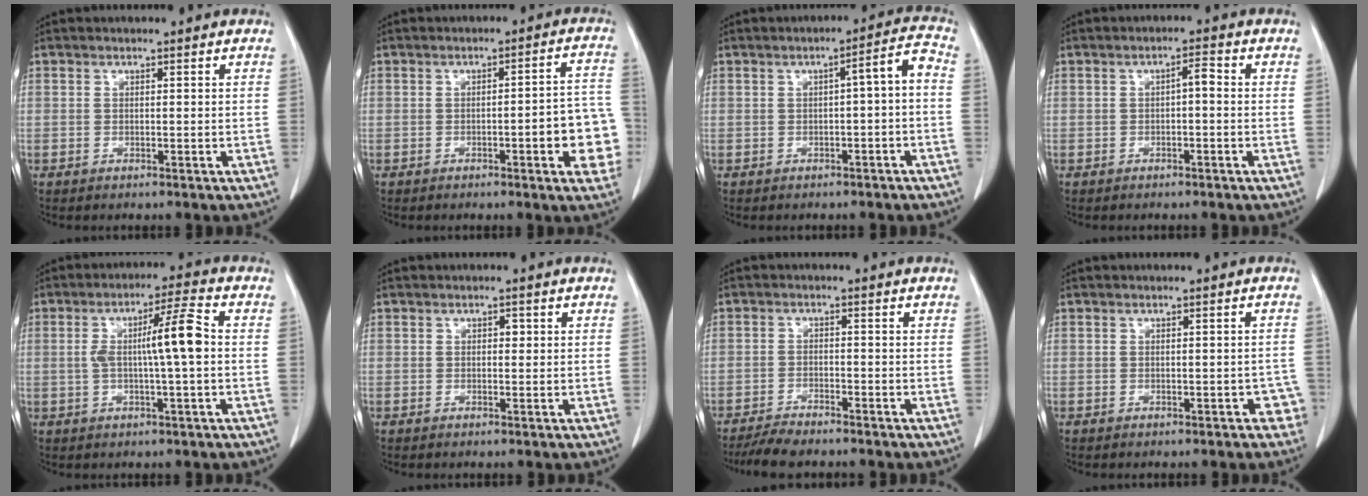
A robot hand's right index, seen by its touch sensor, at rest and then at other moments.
{"total": 9.4, "force": [-2.8, 1.7, 8.8], "torque": [-0.087, 0.017, -0.035]}
{"total": 4.6, "force": [-0.9, 0.7, 4.5], "torque": [-0.058, 0.021, -0.012]}
{"total": 2.0, "force": [-0.2, 0.5, 1.9], "torque": [-0.030, 0.008, -0.004]}
{"total": 7.7, "force": [0.2, 0.4, 7.7], "torque": [-0.135, 0.017, 0.001]}
{"total": 0.9, "force": [0.2, 0.6, 0.6], "torque": [-0.006, 0.003, 0.000]}
{"total": 5.1, "force": [-4.7, 0.4, 2.0], "torque": [-0.031, -0.016, -0.083]}
{"total": 2.4, "force": [-1.2, 1.3, 1.6], "torque": [-0.005, 0.010, -0.011]}